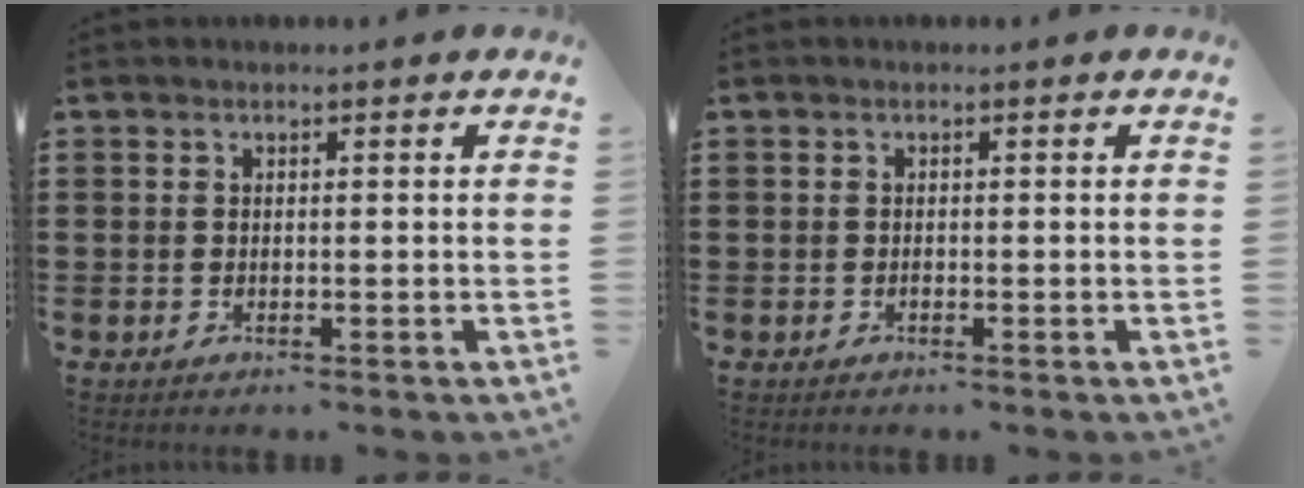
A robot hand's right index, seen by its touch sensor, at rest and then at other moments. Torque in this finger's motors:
{"motor_torque": [1.07, 1.07, 0.08, 0.01]}